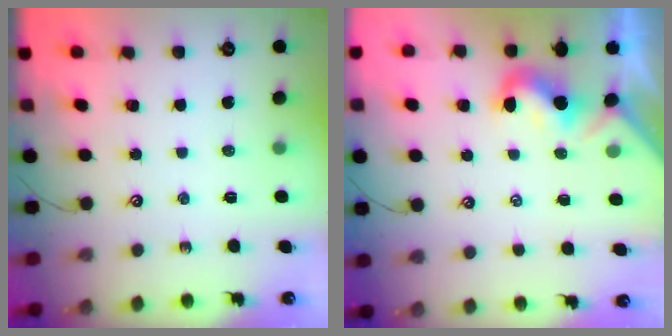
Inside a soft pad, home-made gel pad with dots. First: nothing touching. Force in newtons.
{"total": 0.0}